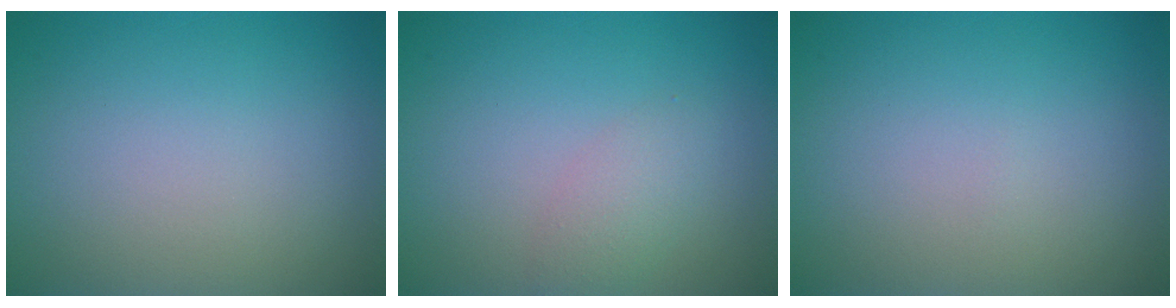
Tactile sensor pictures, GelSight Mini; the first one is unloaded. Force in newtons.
{"total": 1.8, "press": 1.8, "slide": 0.0}
{"total": 0.0}